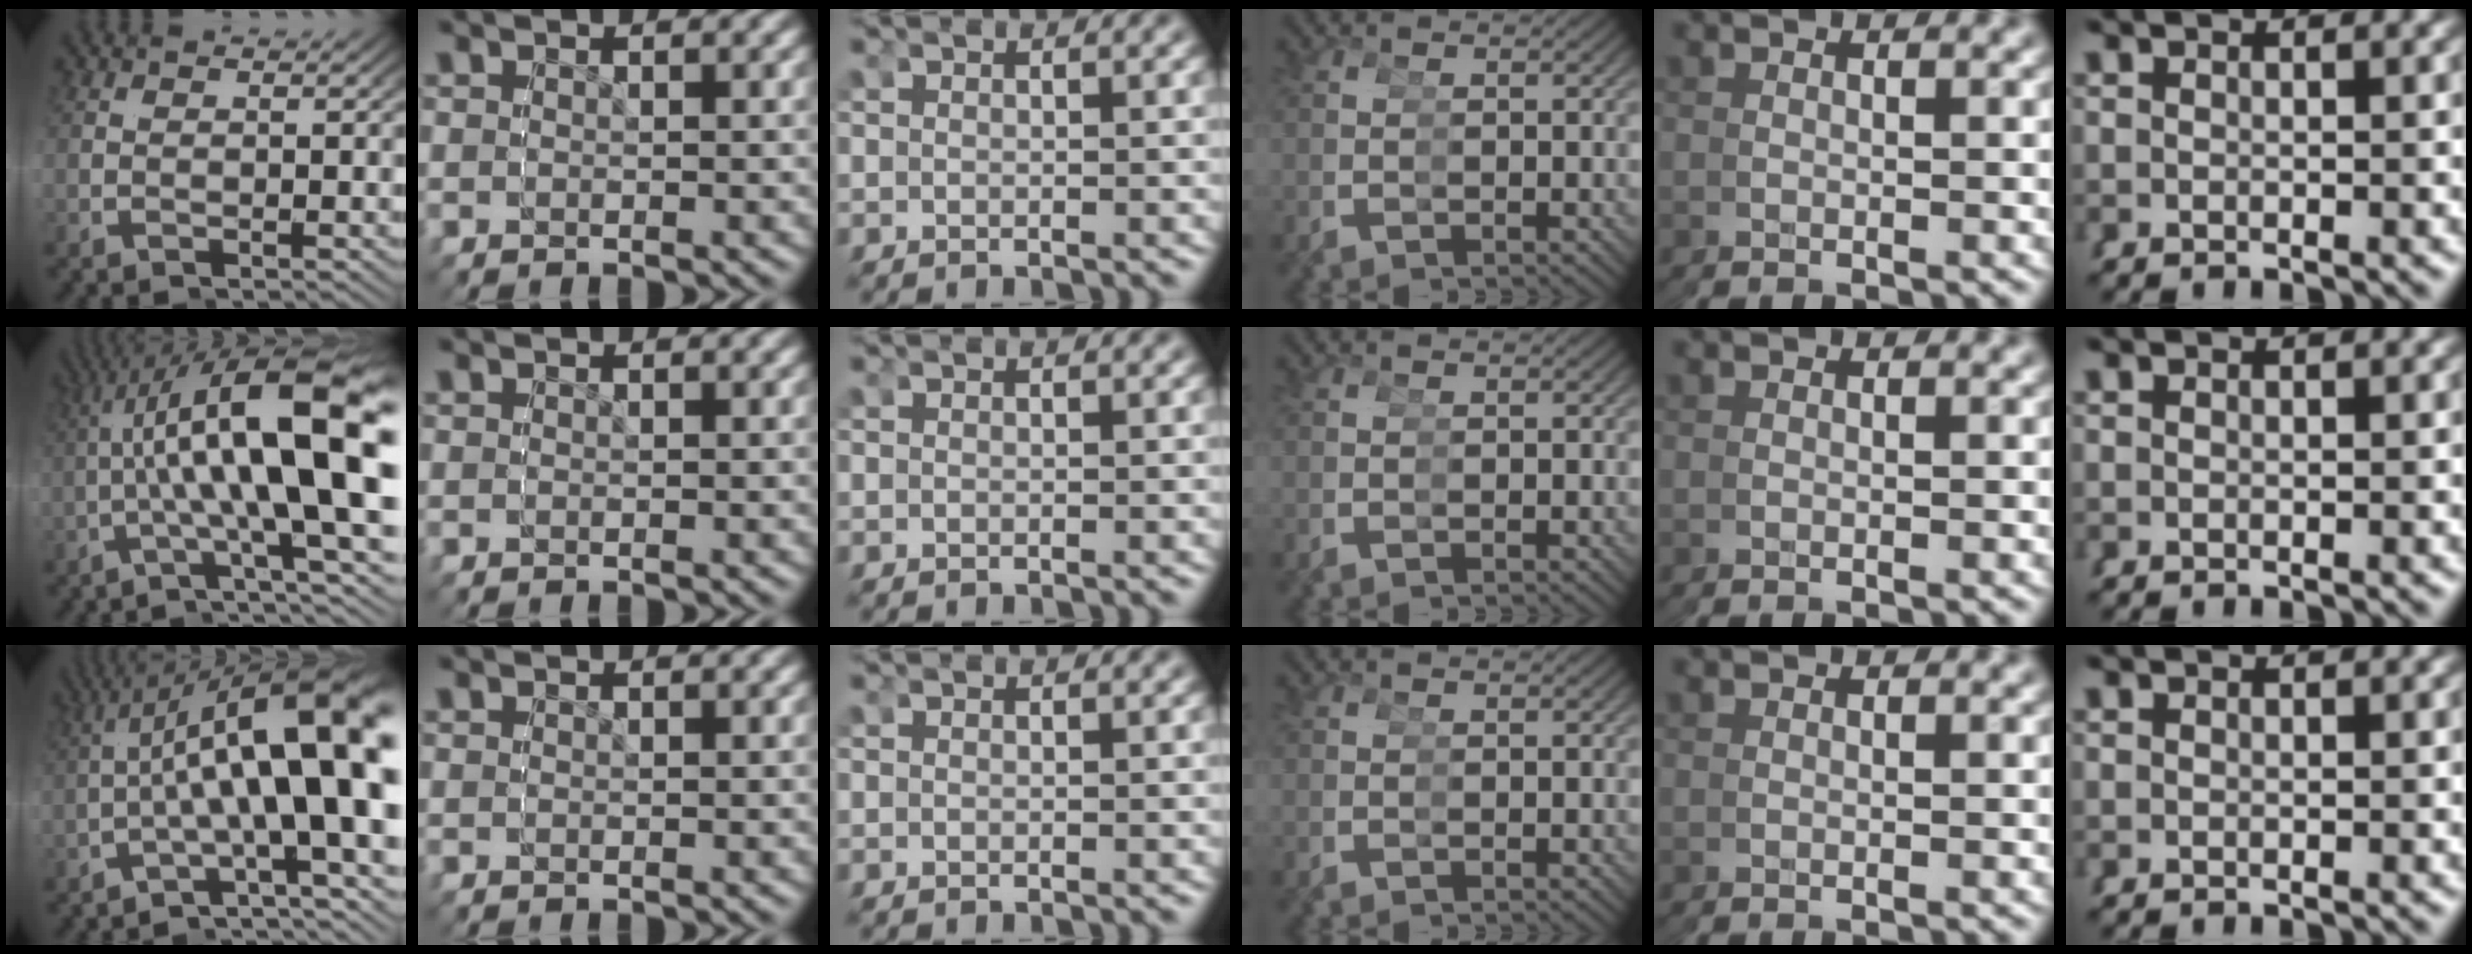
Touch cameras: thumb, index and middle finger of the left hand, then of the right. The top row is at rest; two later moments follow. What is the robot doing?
{"motion": "grasp_and_lifting", "object": "cubes"}